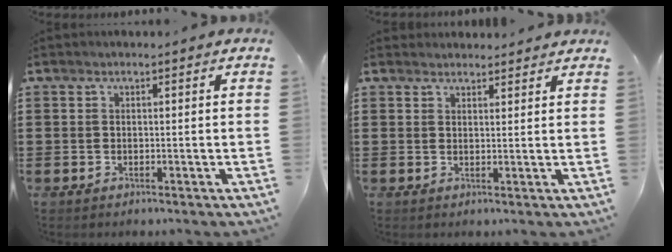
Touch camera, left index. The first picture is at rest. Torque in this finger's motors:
{"motor_torque": [1.19, -0.95, -0.06, 0.02]}